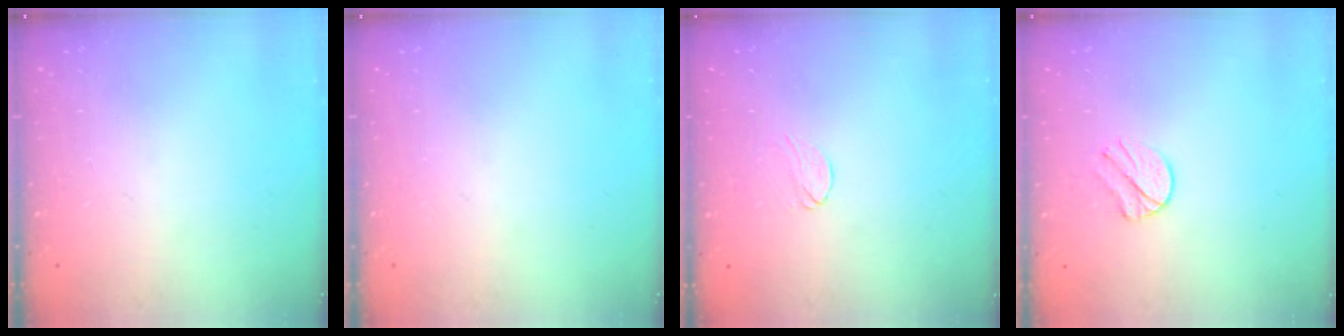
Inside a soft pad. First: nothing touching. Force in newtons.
{"total": 0.0}
{"total": 4.7, "press": 4.6, "slide": 0.4}
{"total": 5.9, "press": 5.9, "slide": 0.8}